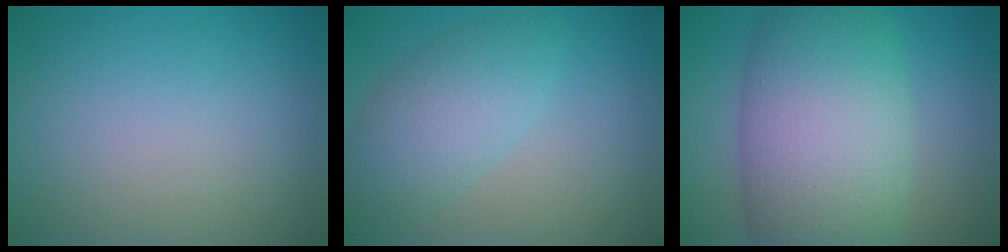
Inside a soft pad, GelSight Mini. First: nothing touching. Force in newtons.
{"total": 4.5, "press": 4.5, "slide": 0.1}
{"total": 11.2, "press": 11.2, "slide": 0.4}